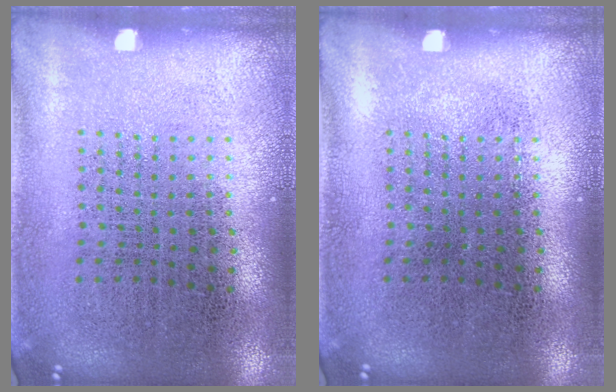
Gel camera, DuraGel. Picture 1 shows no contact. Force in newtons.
{"total": 0.0}